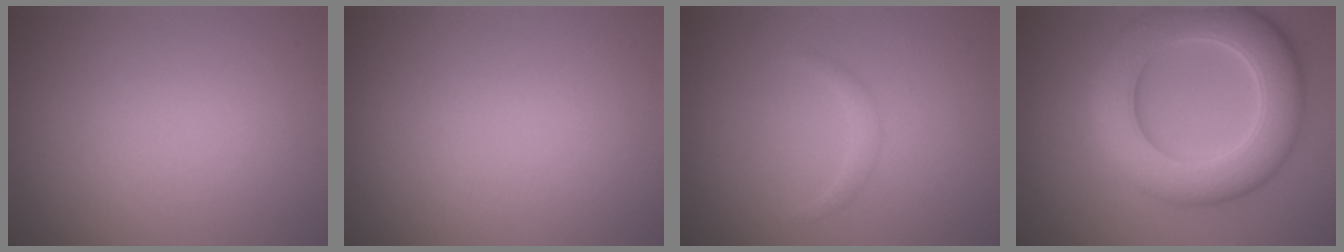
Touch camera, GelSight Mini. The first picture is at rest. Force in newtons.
{"total": 0.0}
{"total": 0.8, "press": 0.8, "slide": 0.1}
{"total": 9.1, "press": 9.1, "slide": 0.3}